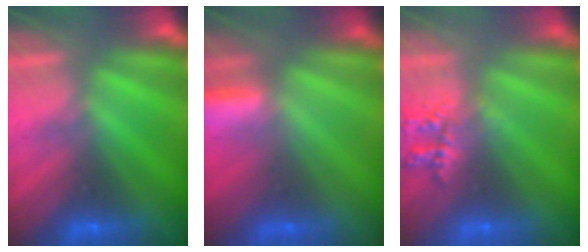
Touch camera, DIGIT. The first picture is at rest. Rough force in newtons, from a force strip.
{"total": 2.8}
{"total": 2.2}